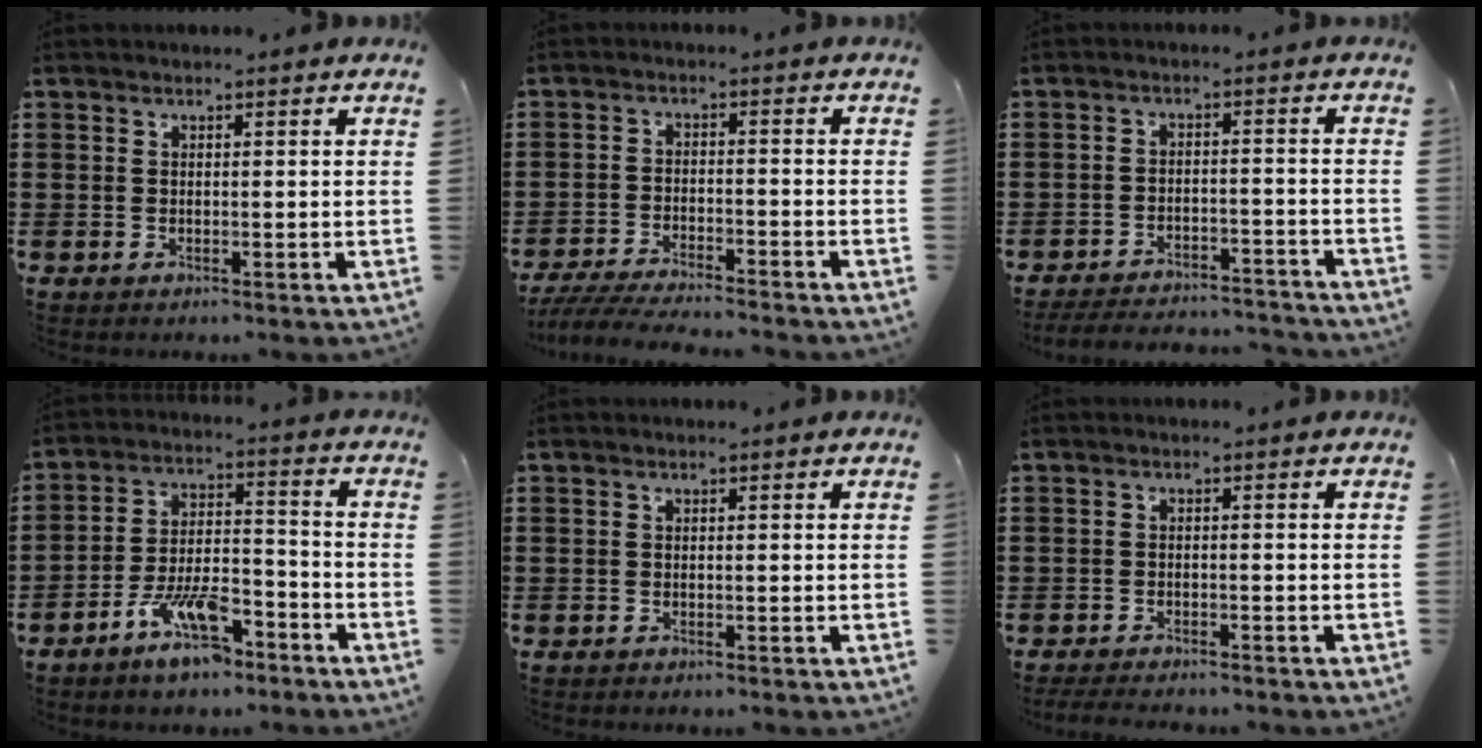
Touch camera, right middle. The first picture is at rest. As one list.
[{"total": 4.8, "force": [-4.6, 0.1, 1.3], "torque": [-0.035, -0.010, -0.094]}, {"total": 4.3, "force": [-4.2, 0.3, 0.8], "torque": [-0.020, 0.000, -0.088]}, {"total": 9.0, "force": [-6.6, 2.9, 5.5], "torque": [-0.110, 0.007, -0.123]}, {"total": 0.0}, {"total": 1.9, "force": [-1.9, 0.1, 0.3], "torque": [-0.008, -0.002, -0.038]}]